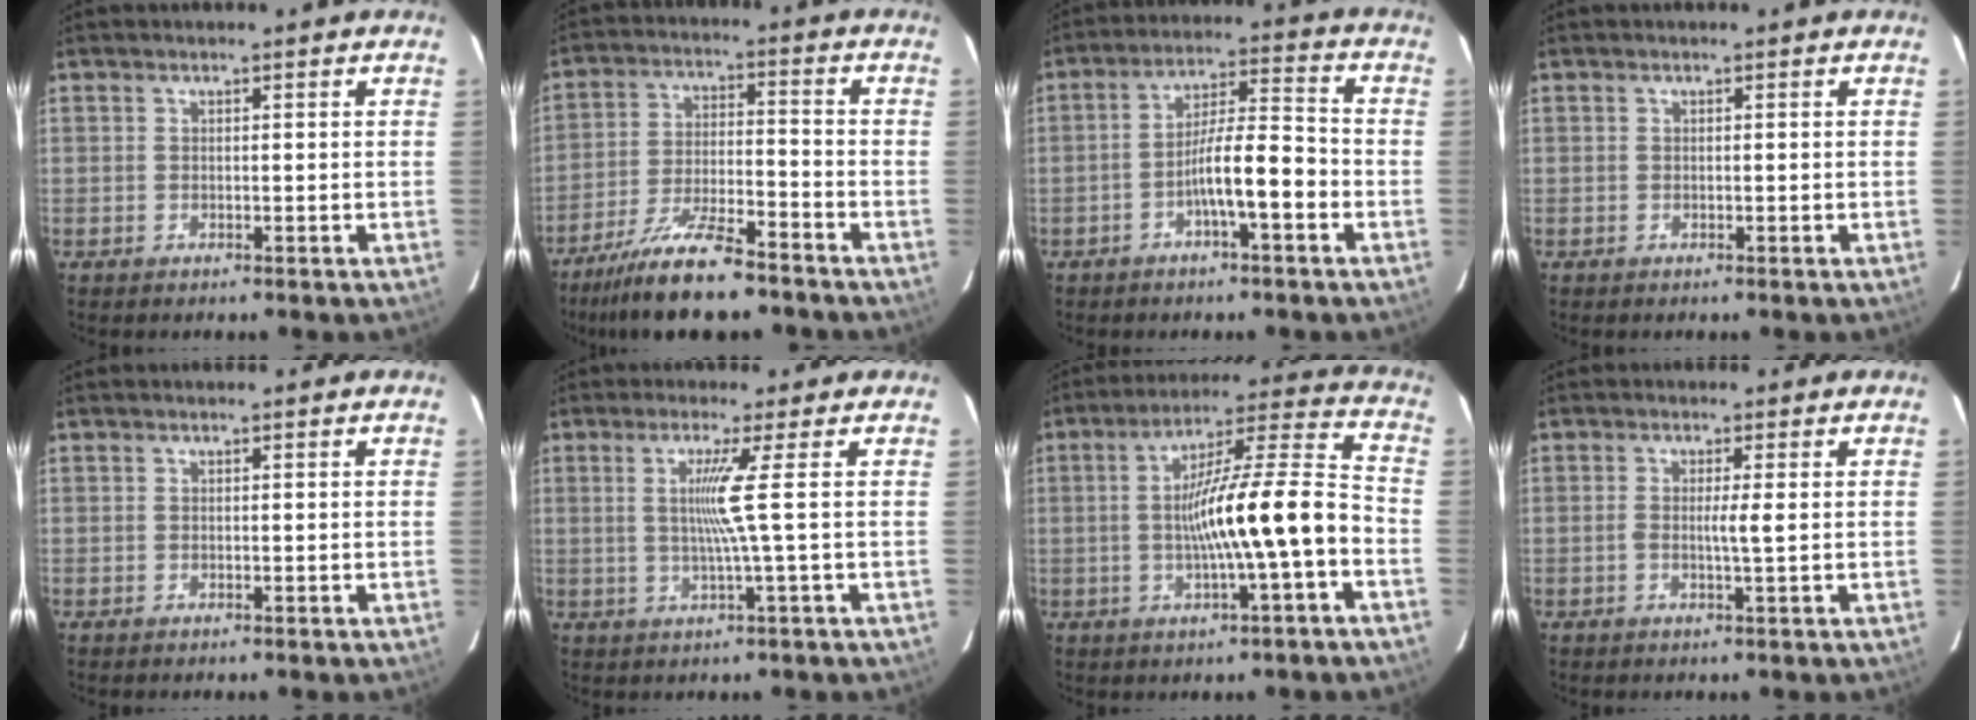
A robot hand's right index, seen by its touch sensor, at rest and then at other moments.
{"total": 11.9, "force": [-9.5, 1.6, 6.9], "torque": [-0.126, -0.018, -0.168]}
{"total": 8.6, "force": [-3.3, 1.2, 7.8], "torque": [-0.139, 0.022, -0.053]}
{"total": 0.0}
{"total": 0.0}
{"total": 5.0, "force": [0.6, -2.1, 4.5], "torque": [-0.089, -0.006, 0.014]}
{"total": 14.5, "force": [-2.9, 0.1, 14.2], "torque": [-0.236, 0.020, -0.047]}
{"total": 2.1, "force": [-0.1, -0.4, 2.0], "torque": [-0.040, -0.002, -0.004]}